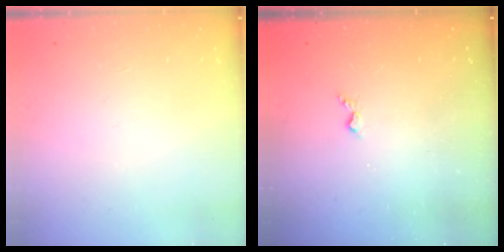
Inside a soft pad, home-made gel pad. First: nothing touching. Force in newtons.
{"total": 3.7, "press": 3.6, "slide": 0.6}